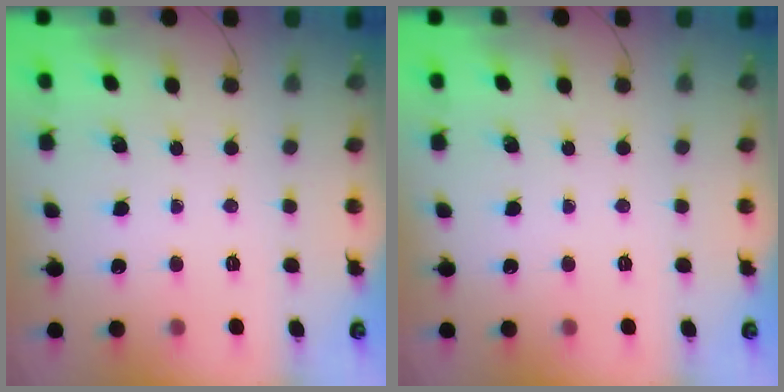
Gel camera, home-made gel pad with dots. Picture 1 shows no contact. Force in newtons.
{"total": 0.0}